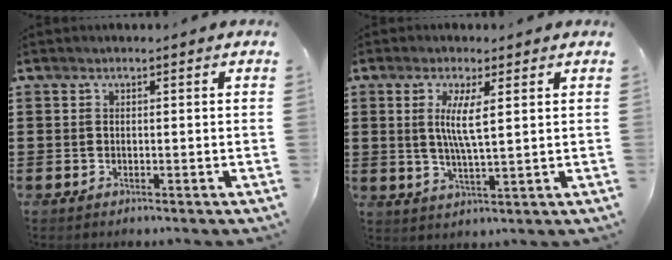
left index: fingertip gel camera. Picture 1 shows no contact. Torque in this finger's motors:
{"motor_torque": [1.14, 0.16, 0.43, 0.09]}